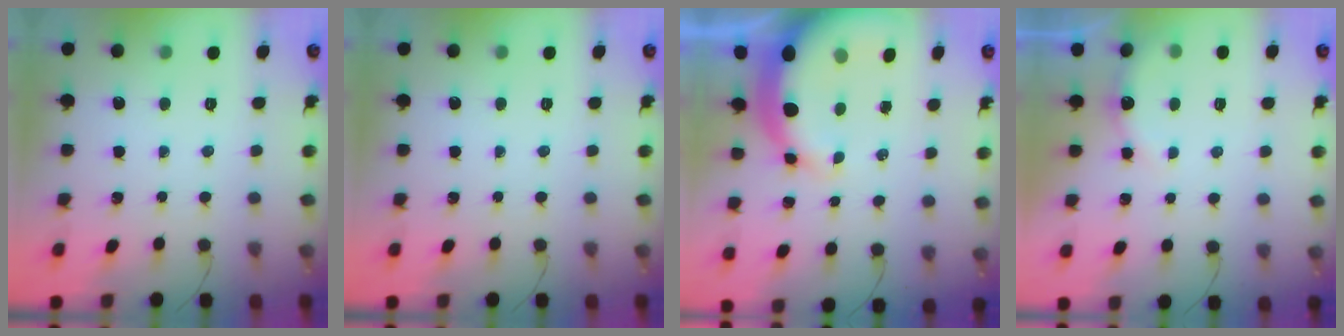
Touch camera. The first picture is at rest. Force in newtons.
{"total": 0.0}
{"total": 11.6, "press": 11.3, "slide": 2.7}
{"total": 6.8, "press": 6.6, "slide": 1.3}